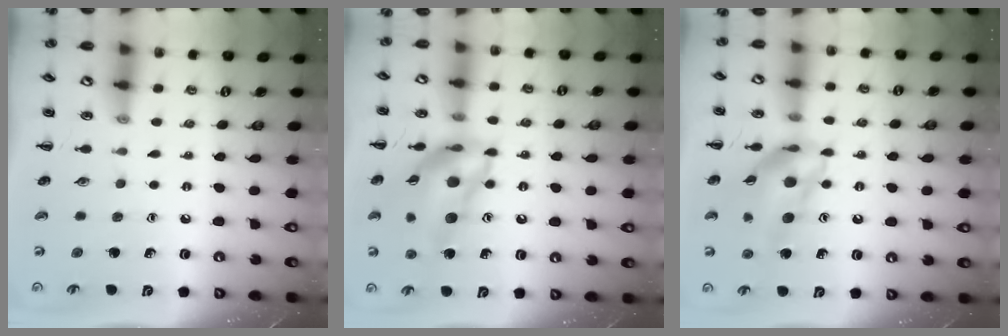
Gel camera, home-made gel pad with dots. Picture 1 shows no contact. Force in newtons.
{"total": 18.9, "press": 18.3, "slide": 4.9}
{"total": 13.5, "press": 12.9, "slide": 4.2}